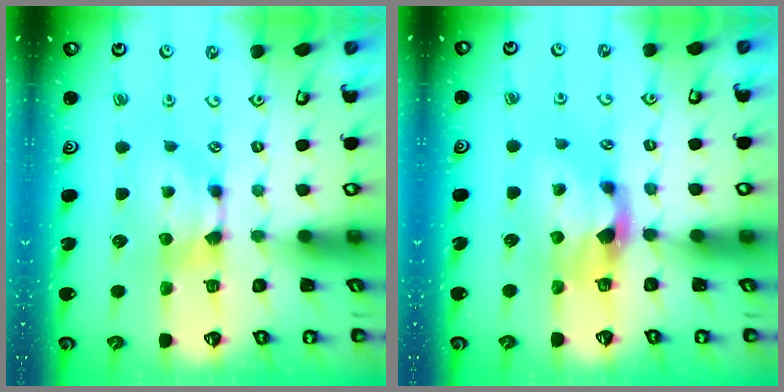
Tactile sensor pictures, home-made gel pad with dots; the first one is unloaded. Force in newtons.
{"total": 2.2, "press": 1.9, "slide": 1.2}